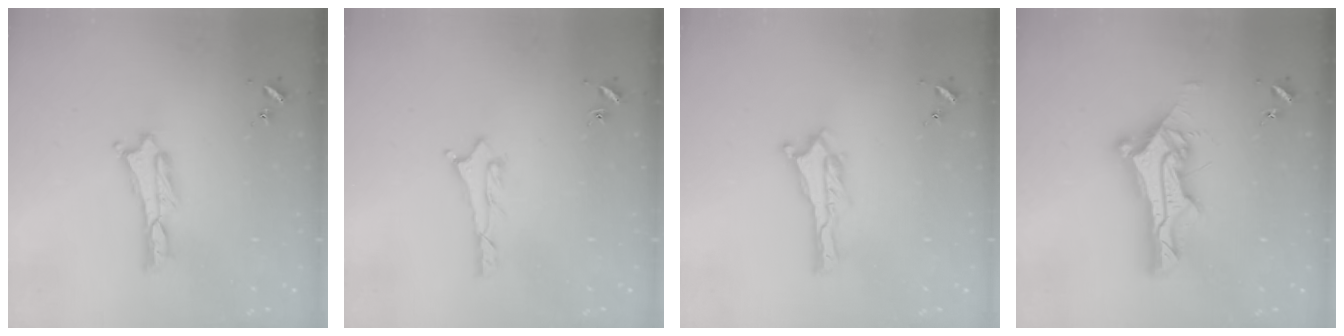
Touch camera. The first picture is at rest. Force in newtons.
{"total": 0.9, "press": 0.8, "slide": 0.1}
{"total": 0.0}
{"total": 10.8, "press": 10.7, "slide": 0.9}